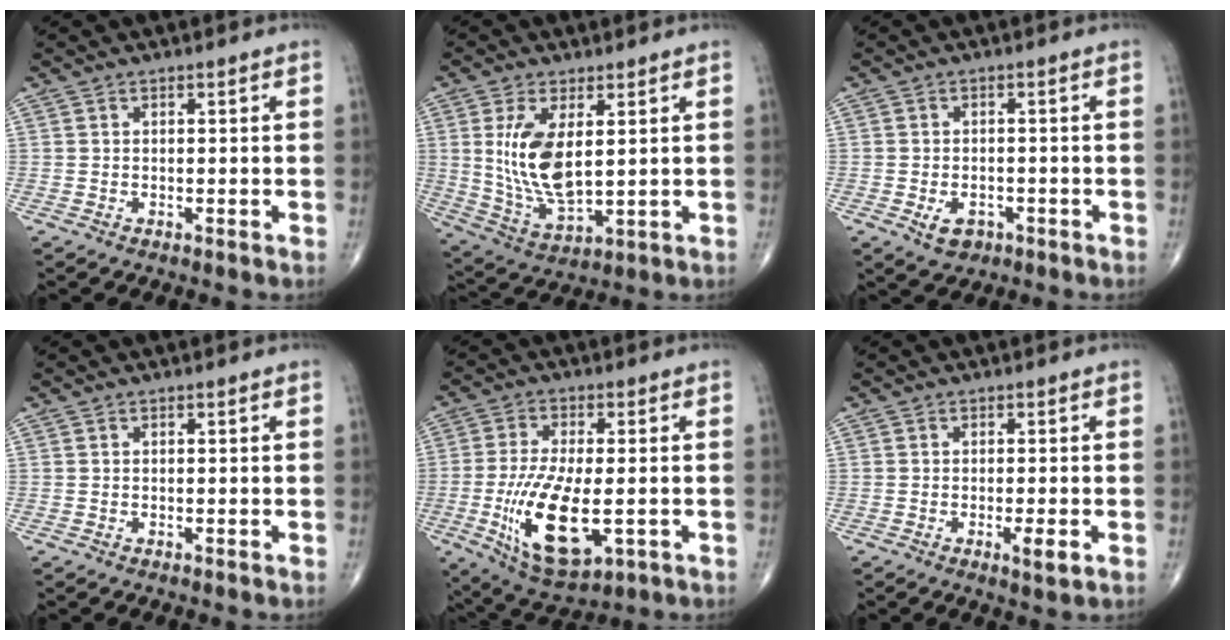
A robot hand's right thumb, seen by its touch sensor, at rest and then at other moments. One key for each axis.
{"total": 12.1, "fx": 2.4, "fy": 5.6, "fz": 10.5, "tx": -0.205, "ty": -0.023, "tz": 0.061}
{"total": 3.7, "fx": -1.6, "fy": 2.5, "fz": 2.2, "tx": -0.028, "ty": 0.006, "tz": -0.018}
{"total": 0.0}
{"total": 15.4, "fx": -3.3, "fy": 6.5, "fz": 13.6, "tx": -0.255, "ty": -0.016, "tz": -0.044}
{"total": 3.0, "fx": -1.0, "fy": 0.5, "fz": 2.8, "tx": -0.044, "ty": -0.006, "tz": -0.016}